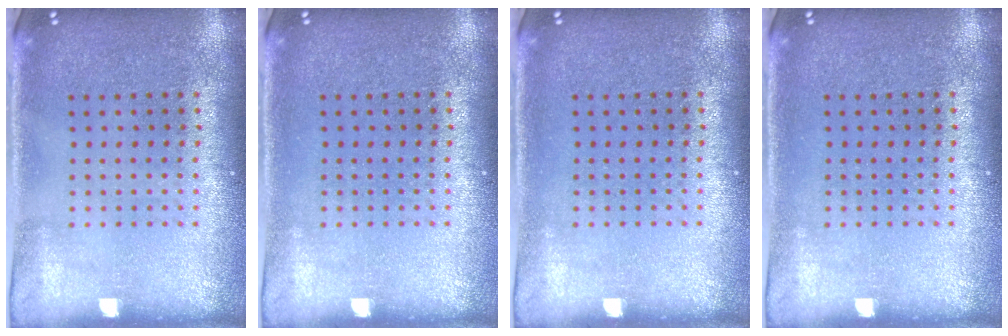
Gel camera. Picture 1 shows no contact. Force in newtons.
{"total": 0.0}
{"total": 0.0}
{"total": 0.0}